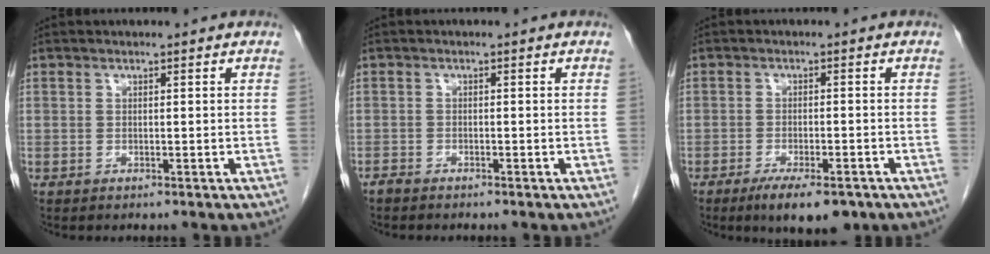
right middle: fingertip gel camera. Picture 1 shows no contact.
{"total": 1.2, "force": [-1.2, 0.3, 0.3], "torque": [-0.005, 0.000, -0.021]}
{"total": 7.4, "force": [-5.1, 2.0, 5.0], "torque": [-0.074, -0.011, -0.074]}